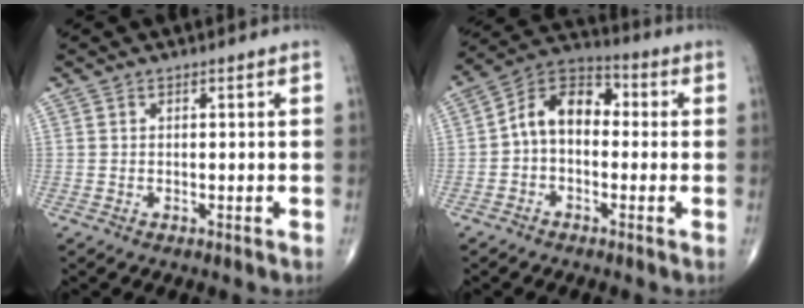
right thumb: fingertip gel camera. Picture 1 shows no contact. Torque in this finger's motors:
{"motor_torque": [-0.28, 0.52, 0.86, 0.00, 0.18]}